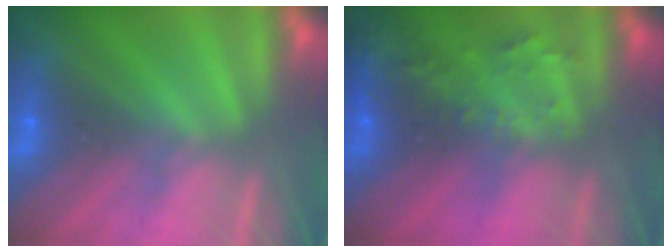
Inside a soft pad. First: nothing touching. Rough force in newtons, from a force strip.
{"total": 2.7}